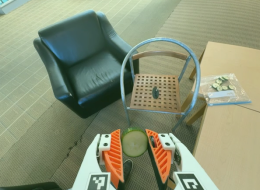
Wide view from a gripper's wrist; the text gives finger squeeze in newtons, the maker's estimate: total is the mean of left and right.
{"total": 8.2, "left": 8.0, "right": 8.4}